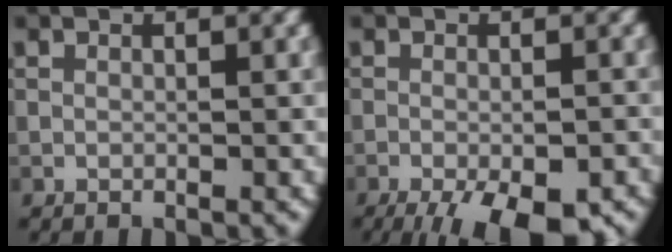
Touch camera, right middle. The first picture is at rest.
{"total": 8.6, "force": [-5.7, 2.6, 5.9], "torque": [-0.090, -0.032, -0.078]}